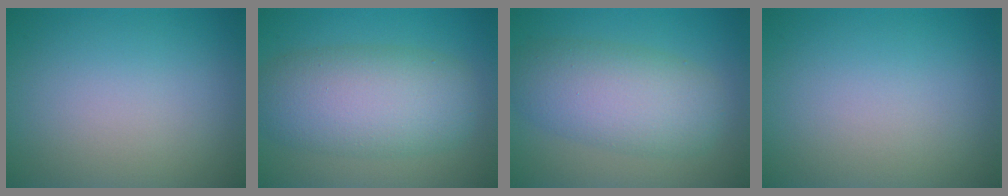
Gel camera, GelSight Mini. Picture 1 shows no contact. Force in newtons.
{"total": 7.8, "press": 7.8, "slide": 0.4}
{"total": 6.6, "press": 6.6, "slide": 0.1}
{"total": 0.0}